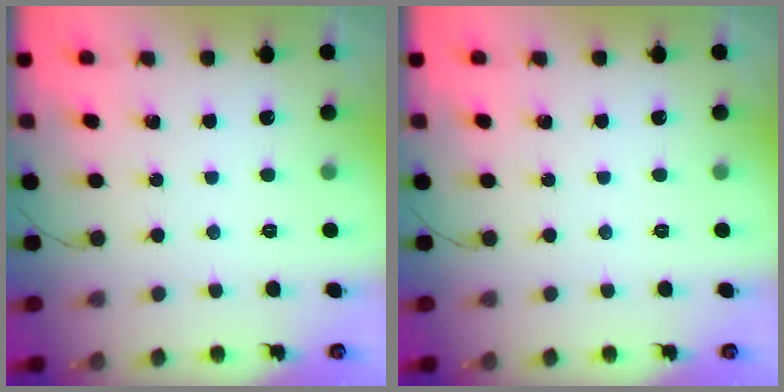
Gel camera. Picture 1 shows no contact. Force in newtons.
{"total": 0.0}